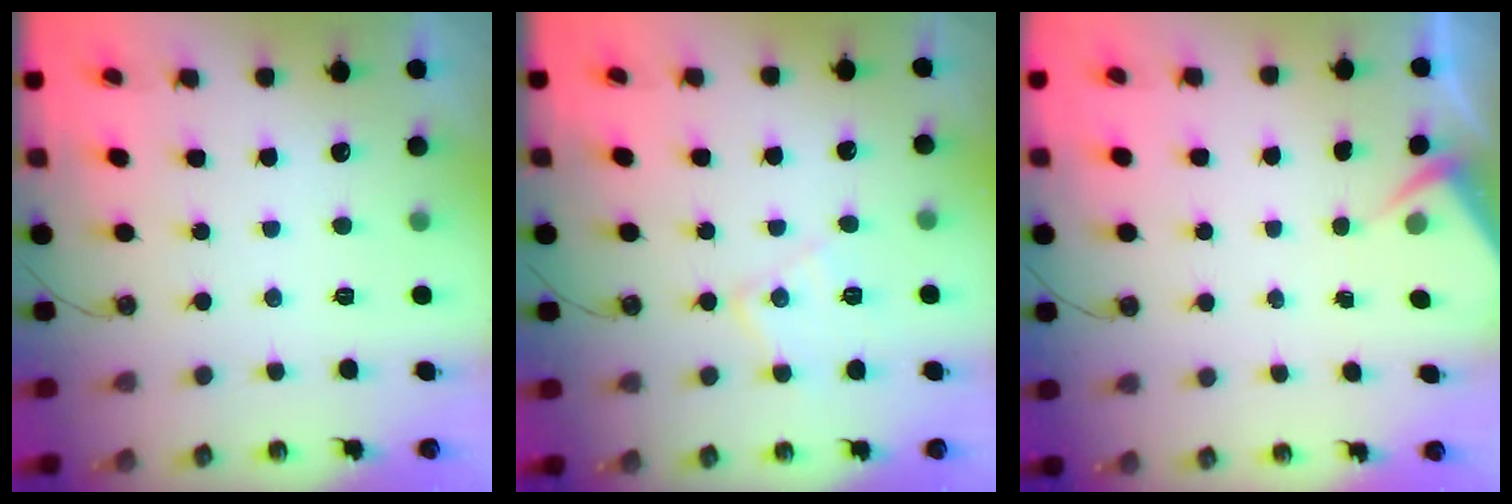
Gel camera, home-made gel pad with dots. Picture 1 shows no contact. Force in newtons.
{"total": 8.6, "press": 8.6, "slide": 0.6}
{"total": 2.9, "press": 2.9, "slide": 0.4}